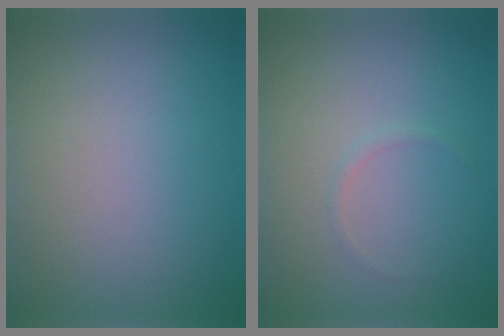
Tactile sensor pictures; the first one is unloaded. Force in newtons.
{"total": 0.5, "press": 0.5, "slide": 0.1}